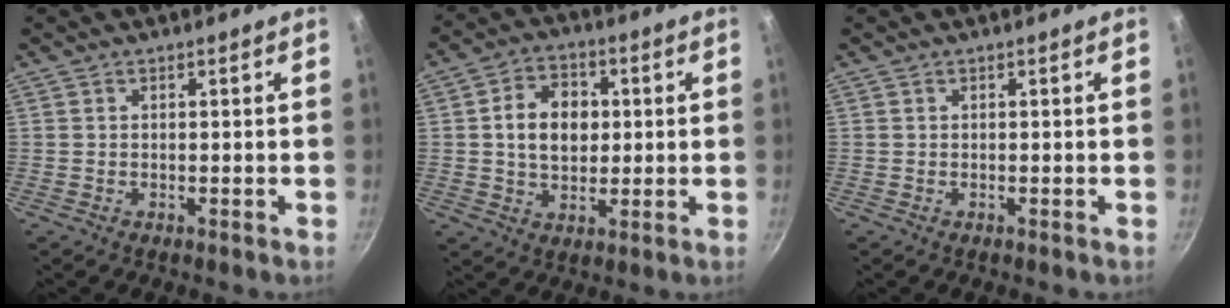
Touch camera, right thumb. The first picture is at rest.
{"total": 10.0, "force": [1.1, 7.4, 6.6], "torque": [-0.086, 0.009, 0.013]}
{"total": 0.0}